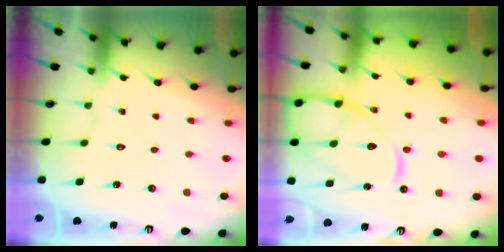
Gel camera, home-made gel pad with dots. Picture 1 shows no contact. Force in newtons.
{"total": 14.3, "press": 14.2, "slide": 1.5}